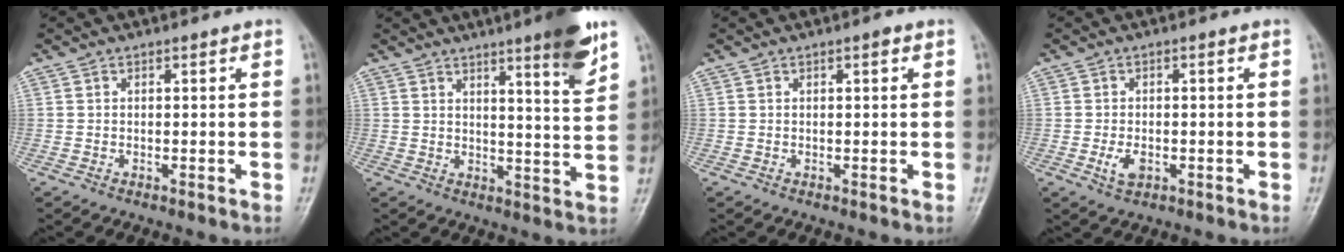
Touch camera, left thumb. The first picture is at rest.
{"total": 9.7, "force": [6.1, 0.8, 7.6], "torque": [-0.095, -0.038, 0.081]}
{"total": 0.9, "force": [0.4, 0.2, 0.7], "torque": [-0.012, 0.002, 0.003]}
{"total": 3.3, "force": [-1.0, 1.9, 2.5], "torque": [-0.047, 0.003, -0.015]}